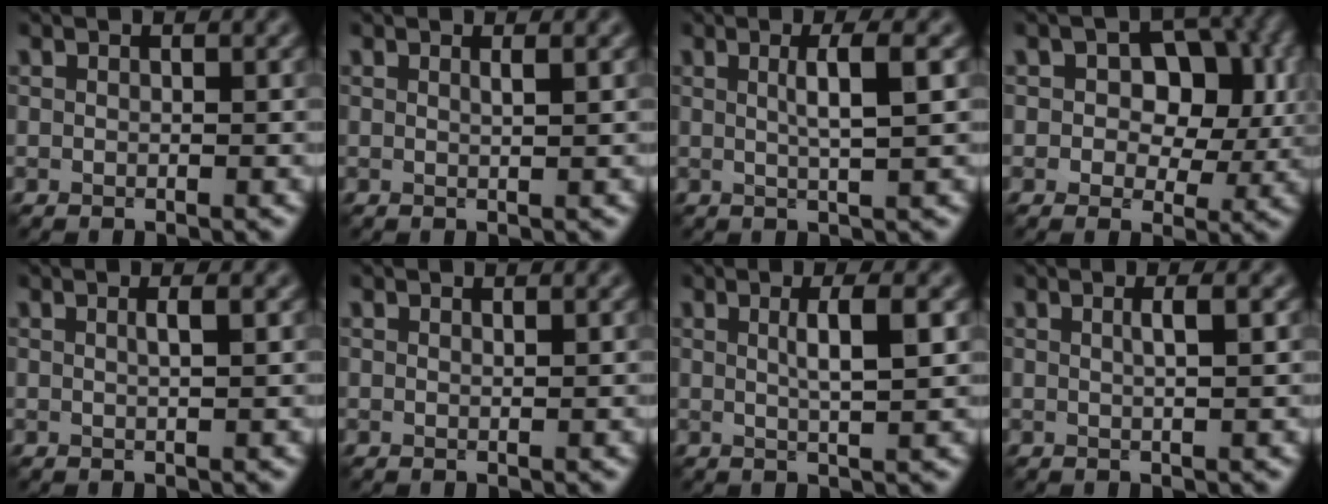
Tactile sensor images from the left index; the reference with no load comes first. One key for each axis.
{"total": 0.9, "fx": 0.4, "fy": 0.3, "fz": 0.7, "tx": -0.003, "ty": 0.001, "tz": 0.004}
{"total": 3.2, "fx": 0.6, "fy": 0.7, "fz": 3.1, "tx": -0.042, "ty": 0.004, "tz": 0.005}
{"total": 6.4, "fx": 1.1, "fy": 4.4, "fz": 4.6, "tx": -0.049, "ty": -0.003, "tz": 0.010}
{"total": 1.4, "fx": 0.3, "fy": 0.4, "fz": 1.3, "tx": -0.015, "ty": 0.005, "tz": -0.001}
{"total": 0.0}
{"total": 3.3, "fx": 0.7, "fy": 0.8, "fz": 3.2, "tx": -0.042, "ty": 0.003, "tz": 0.008}
{"total": 1.7, "fx": 0.4, "fy": 0.5, "fz": 1.6, "tx": -0.020, "ty": 0.006, "tz": -0.001}